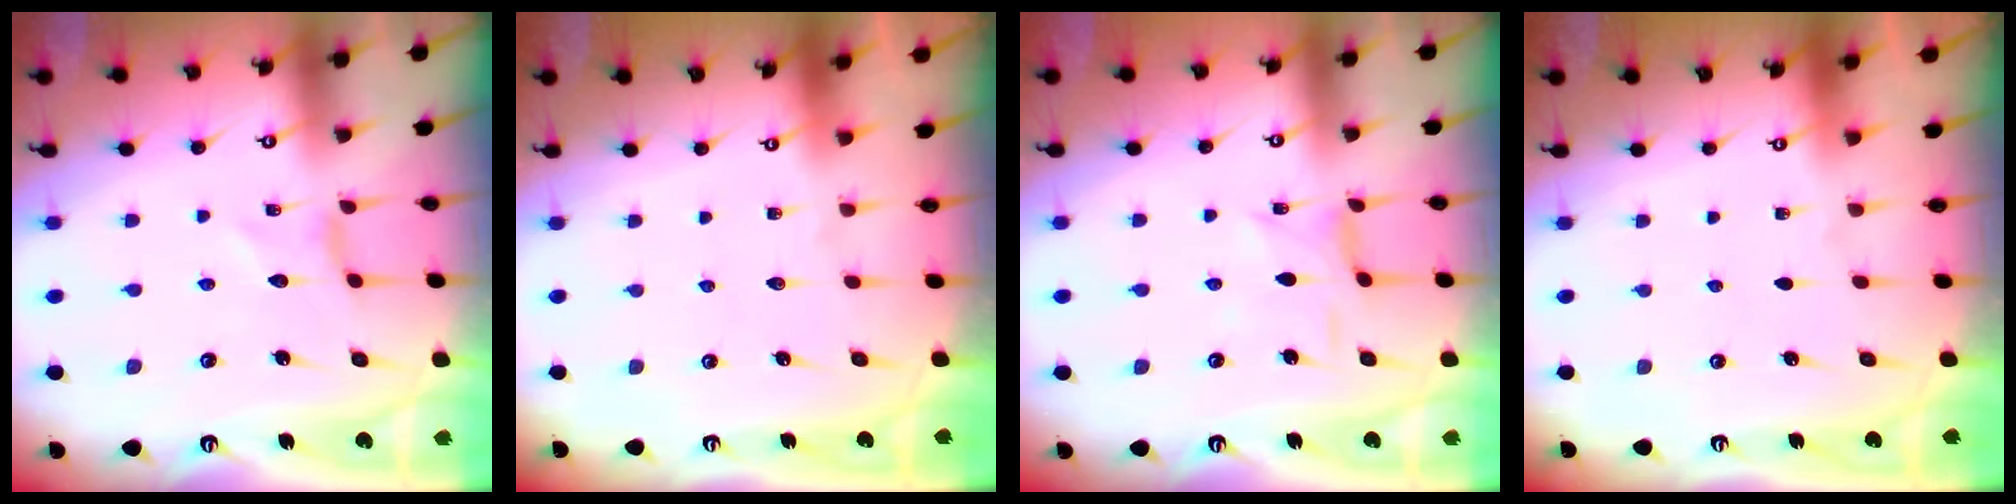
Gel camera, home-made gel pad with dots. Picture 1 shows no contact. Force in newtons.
{"total": 0.0}
{"total": 2.2, "press": 2.2, "slide": 0.3}
{"total": 0.0}